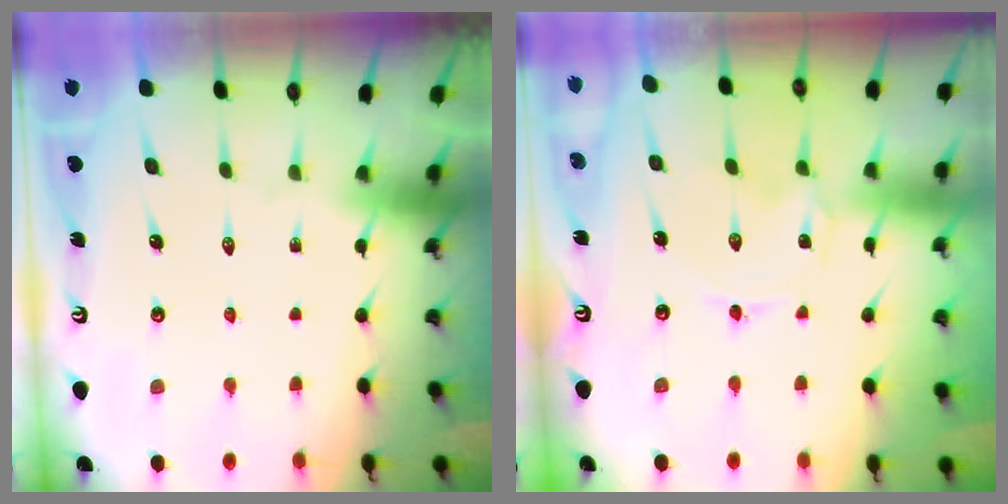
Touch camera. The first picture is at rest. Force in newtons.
{"total": 0.0}